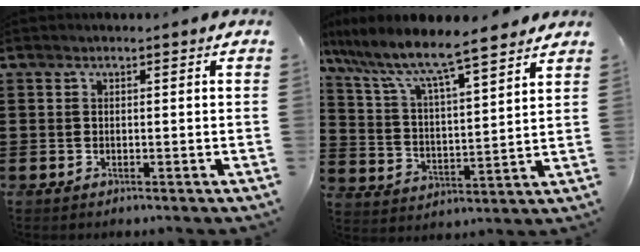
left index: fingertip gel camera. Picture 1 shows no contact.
{"total": 7.2, "force": [6.2, 0.7, 3.5], "torque": [-0.094, -0.036, 0.101]}